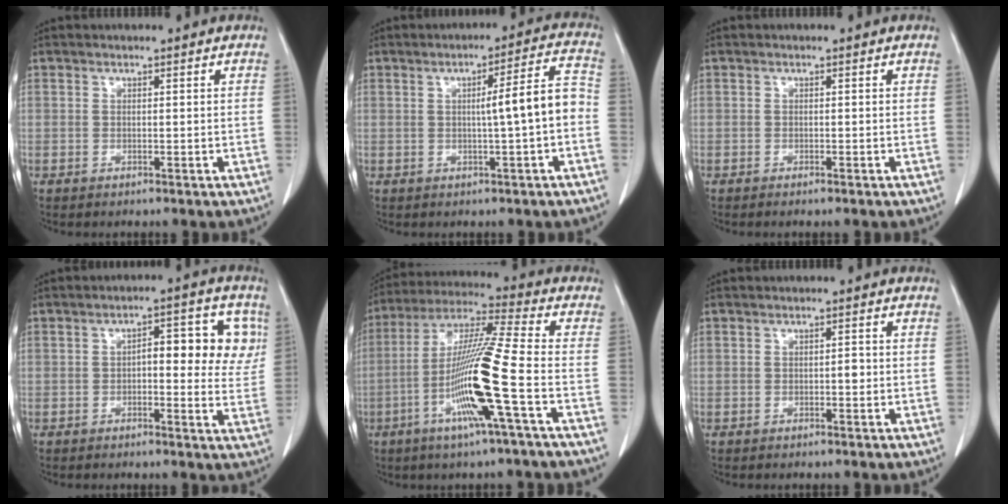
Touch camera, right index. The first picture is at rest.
{"total": 6.9, "force": [-0.7, -0.1, 6.9], "torque": [-0.097, 0.017, -0.009]}
{"total": 0.9, "force": [-0.7, 0.0, 0.5], "torque": [-0.010, -0.002, -0.009]}
{"total": 9.9, "force": [2.1, 4.1, 8.8], "torque": [-0.102, 0.023, 0.025]}
{"total": 15.3, "force": [-4.7, -1.2, 14.5], "torque": [-0.285, -0.011, -0.098]}
{"total": 1.0, "force": [-0.2, 0.4, 0.9], "torque": [-0.012, 0.002, -0.004]}